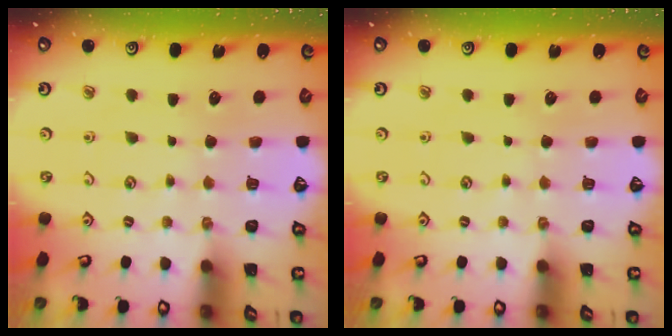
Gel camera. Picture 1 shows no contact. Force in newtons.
{"total": 0.0}